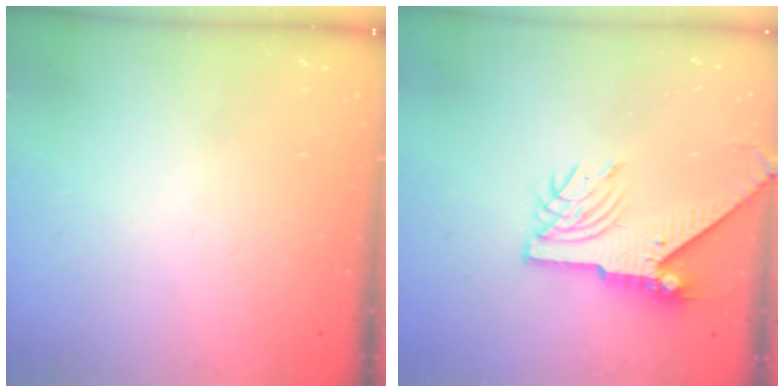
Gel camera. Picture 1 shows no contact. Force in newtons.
{"total": 8.7, "press": 8.6, "slide": 1.2}